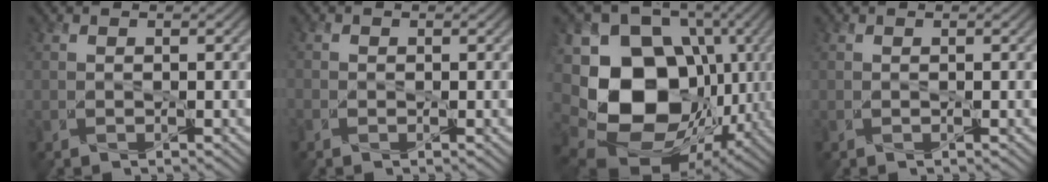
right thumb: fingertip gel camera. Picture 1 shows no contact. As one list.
[{"total": 0.9, "force": [-0.5, 0.6, 0.3], "torque": [-0.007, -0.004, -0.010]}, {"total": 17.6, "force": [-1.8, 13.8, 10.8], "torque": [-0.214, -0.027, -0.023]}, {"total": 0.0}]